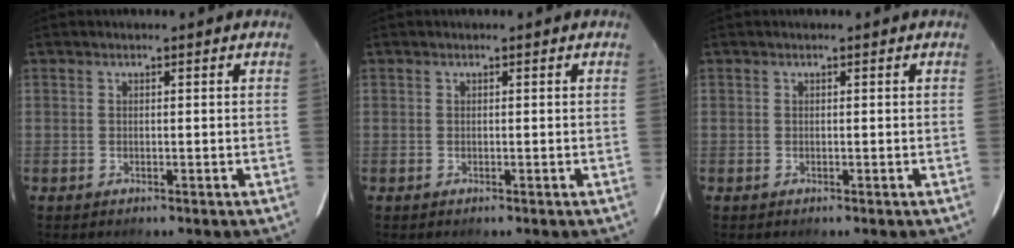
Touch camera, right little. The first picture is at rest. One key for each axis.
{"total": 0.0}
{"total": 0.0}